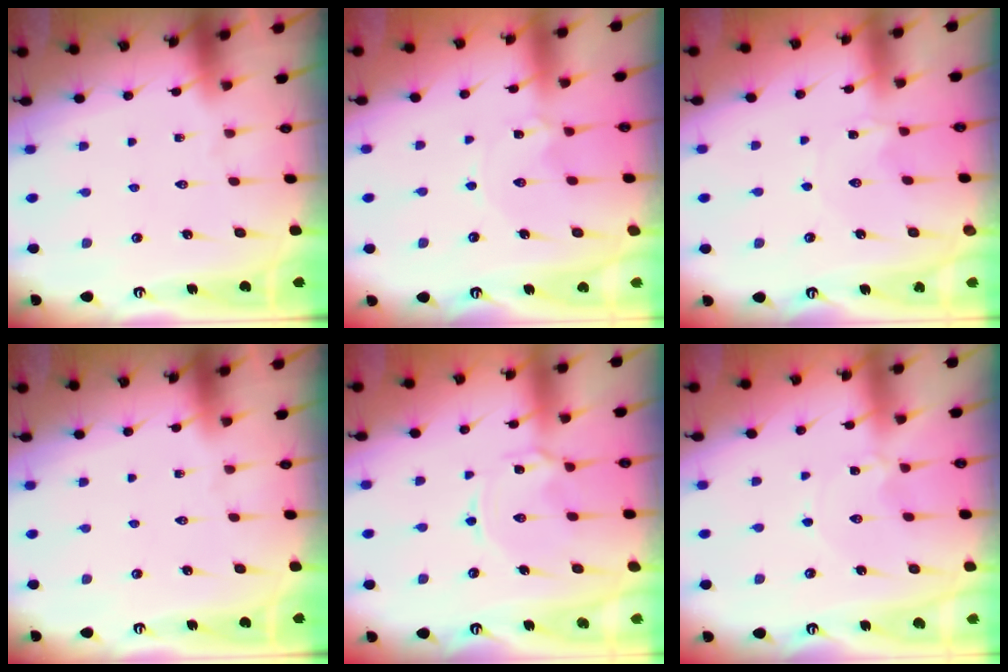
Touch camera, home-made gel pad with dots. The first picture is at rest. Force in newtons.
{"total": 0.7, "press": 0.7, "slide": 0.1}
{"total": 1.0, "press": 1.0, "slide": 0.2}
{"total": 0.0}
{"total": 3.0, "press": 2.9, "slide": 0.4}
{"total": 0.0}